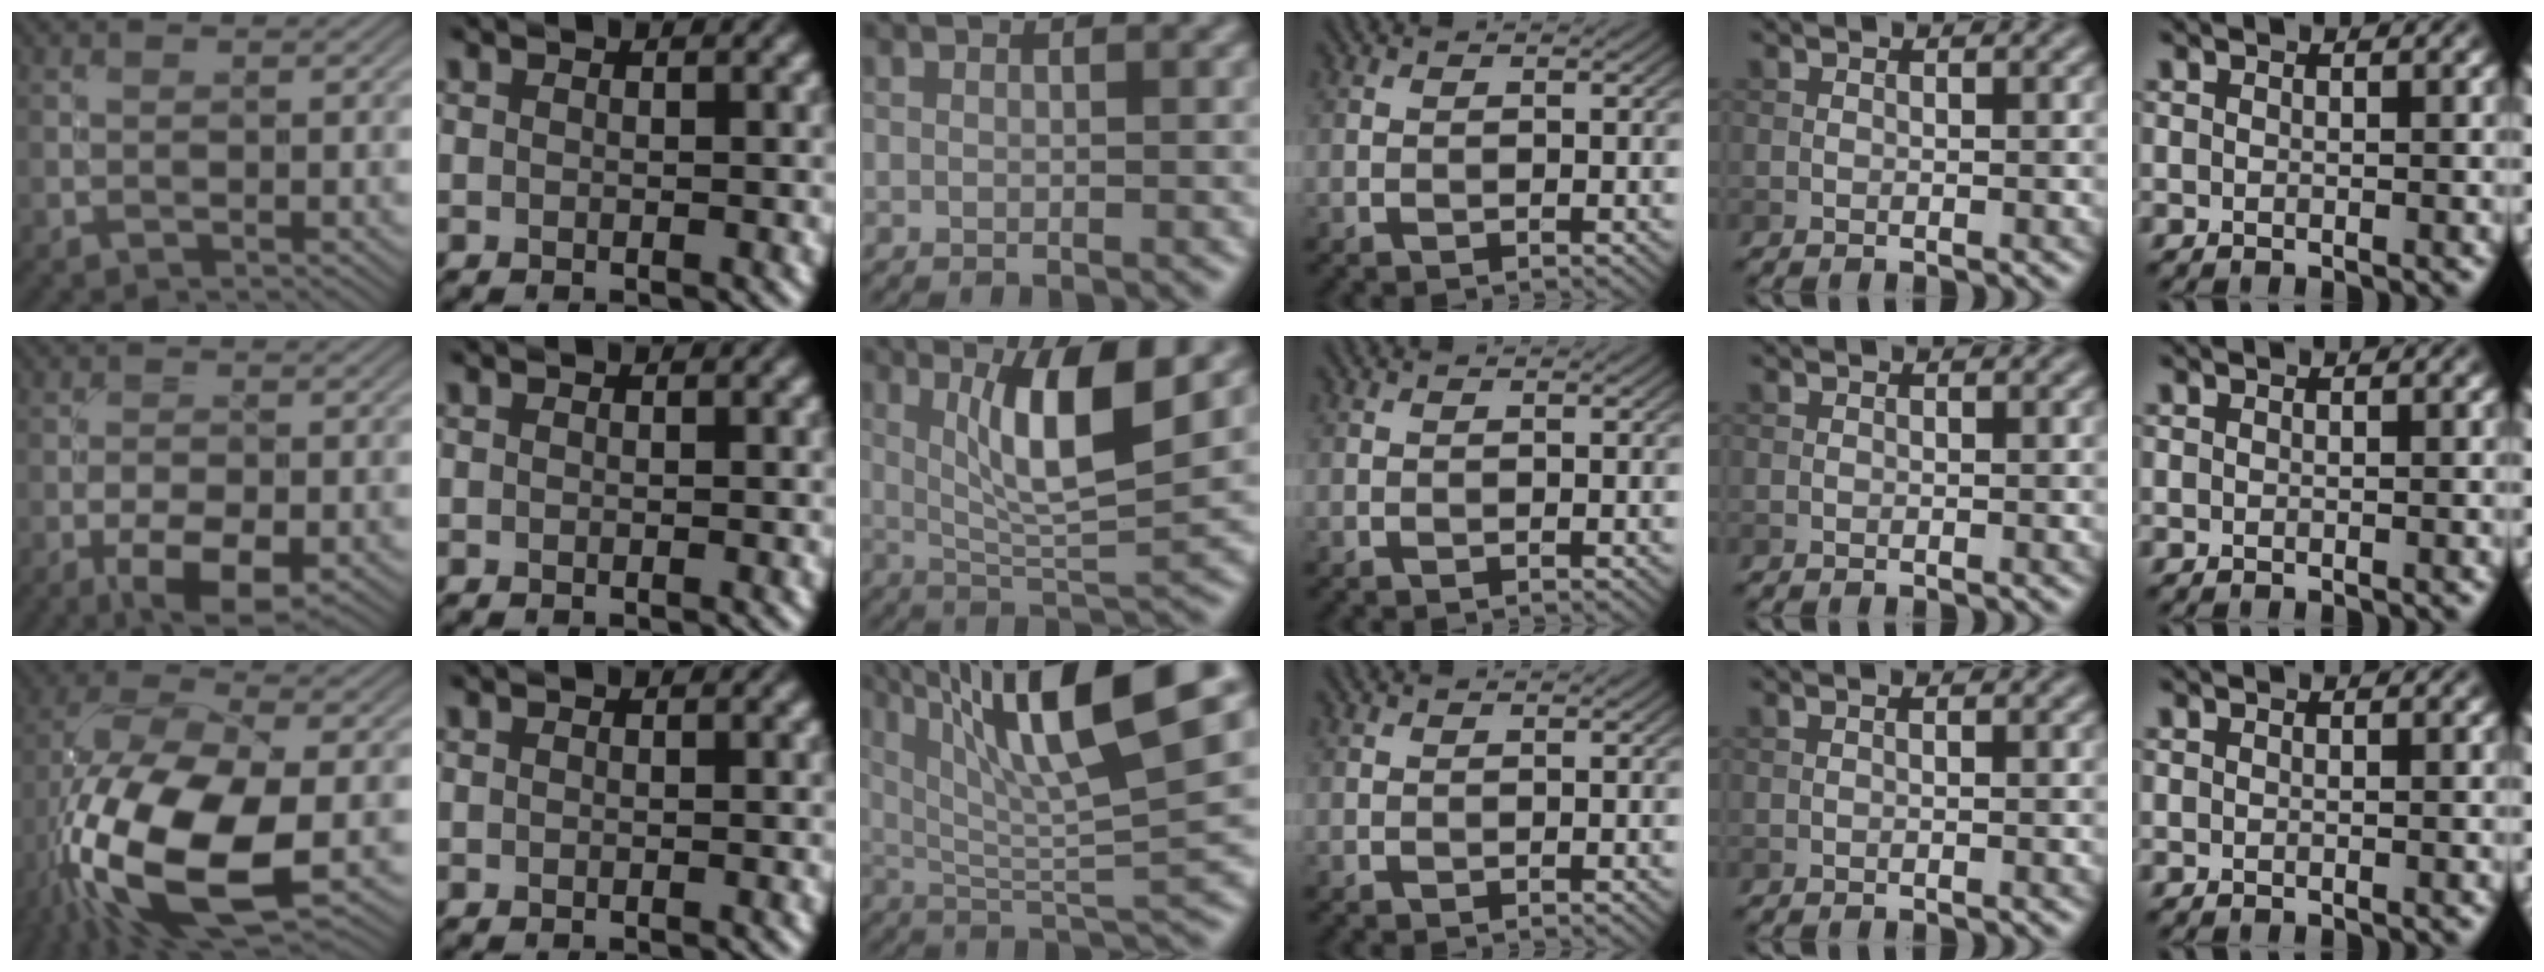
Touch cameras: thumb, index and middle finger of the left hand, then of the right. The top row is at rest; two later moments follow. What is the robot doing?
{"motion": "unscrew", "object": "medicine bottle"}